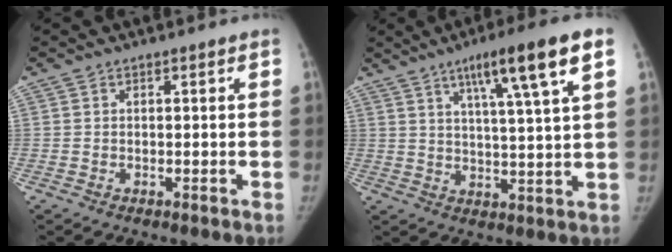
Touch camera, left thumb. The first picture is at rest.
{"total": 13.1, "force": [6.7, 0.7, 11.3], "torque": [-0.175, -0.017, 0.103]}